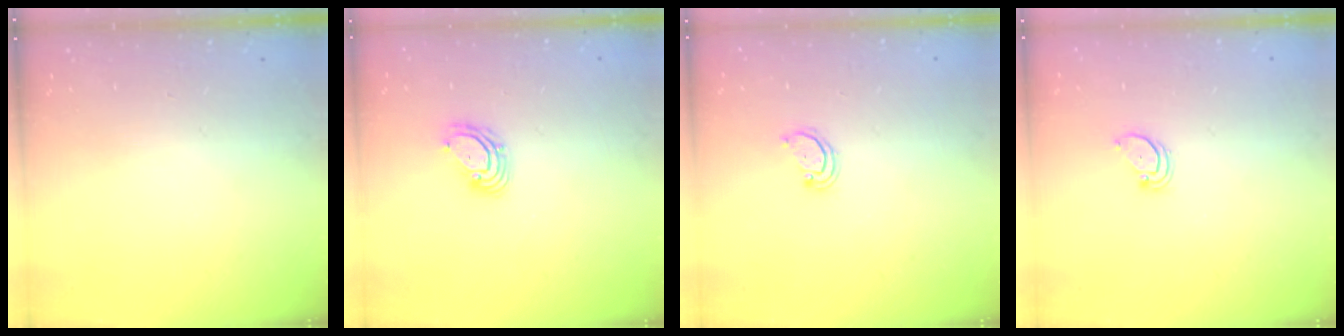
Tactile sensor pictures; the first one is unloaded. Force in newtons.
{"total": 5.6, "press": 5.6, "slide": 0.7}
{"total": 2.2, "press": 2.2, "slide": 0.2}
{"total": 2.0, "press": 2.0, "slide": 0.2}